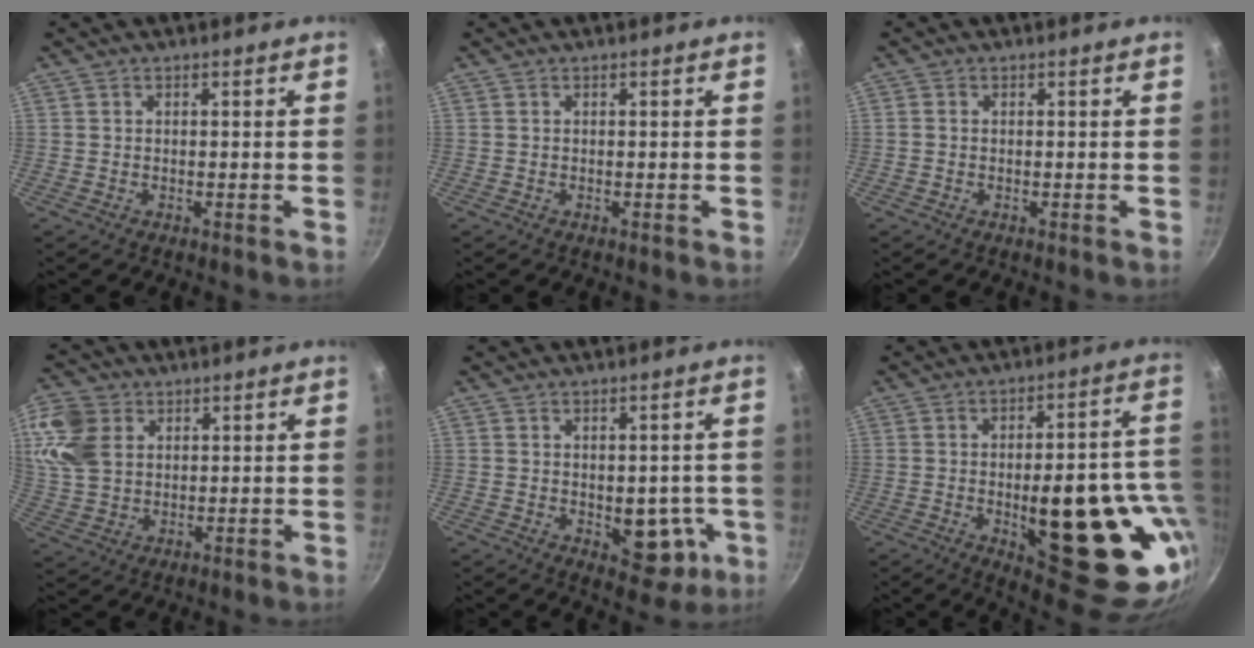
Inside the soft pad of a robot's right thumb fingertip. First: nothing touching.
{"total": 0.0}
{"total": 0.6, "force": [-0.1, 0.5, 0.3], "torque": [-0.006, 0.003, -0.003]}
{"total": 10.7, "force": [3.6, 7.9, 6.2], "torque": [-0.108, -0.007, 0.074]}
{"total": 8.8, "force": [-1.5, 5.4, 6.7], "torque": [-0.044, 0.000, -0.011]}
{"total": 28.1, "force": [-5.2, 11.2, 25.2], "torque": [-0.272, 0.003, -0.052]}